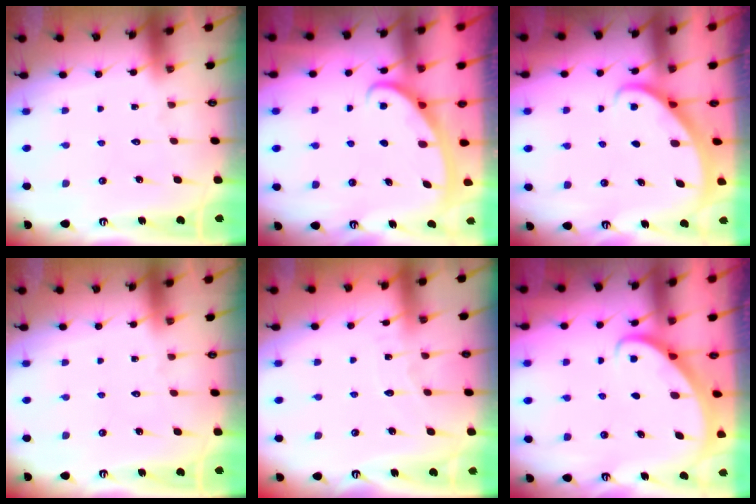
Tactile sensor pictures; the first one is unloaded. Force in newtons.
{"total": 2.8, "press": 2.8, "slide": 0.4}
{"total": 2.1, "press": 2.1, "slide": 0.2}
{"total": 0.0}
{"total": 3.3, "press": 3.3, "slide": 0.4}
{"total": 2.8, "press": 2.8, "slide": 0.2}